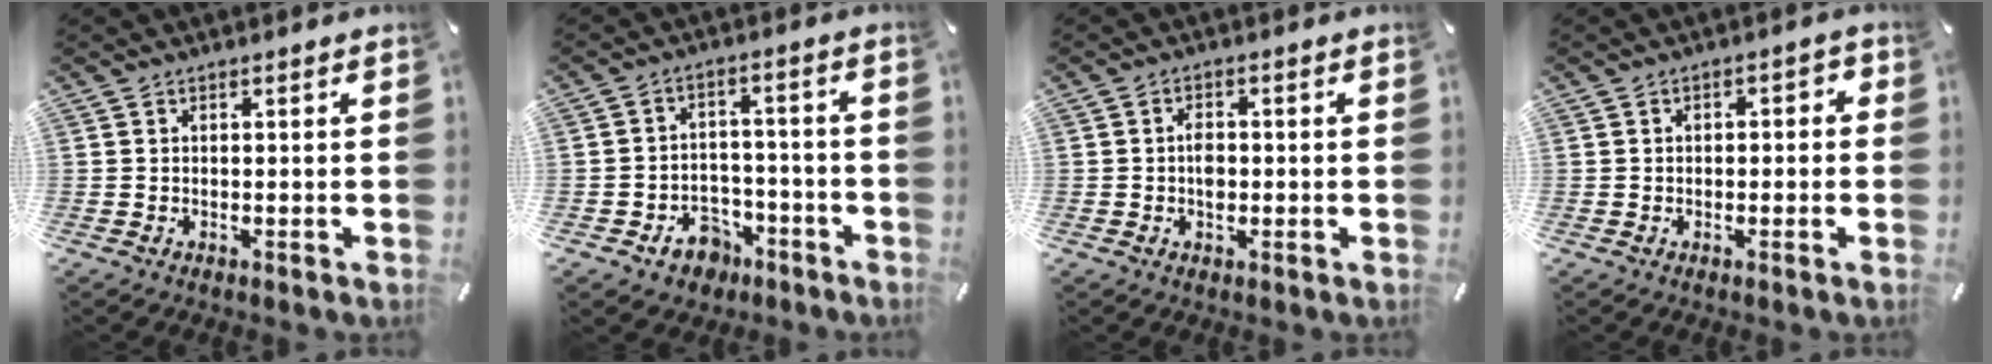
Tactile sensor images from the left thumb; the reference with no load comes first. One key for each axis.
{"total": 7.5, "fx": -4.2, "fy": 5.7, "fz": 2.5, "tx": -0.037, "ty": 0.033, "tz": -0.074}
{"total": 3.3, "fx": -0.3, "fy": 2.3, "fz": 2.4, "tx": -0.037, "ty": 0.002, "tz": -0.008}
{"total": 2.4, "fx": -0.9, "fy": 1.5, "fz": 1.6, "tx": -0.029, "ty": 0.012, "tz": -0.021}